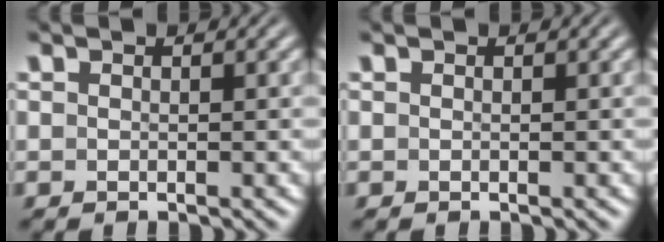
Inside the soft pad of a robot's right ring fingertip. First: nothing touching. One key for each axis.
{"total": 0.0}